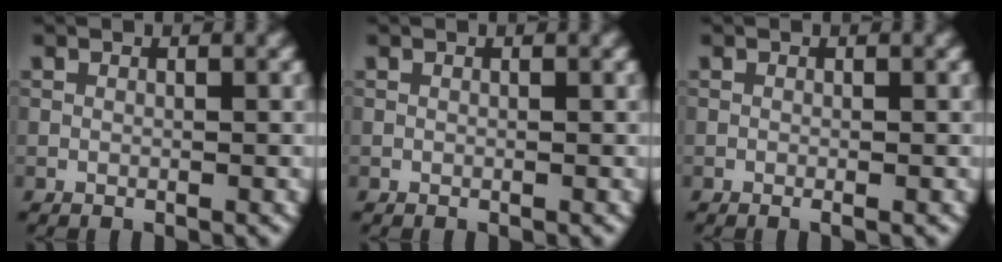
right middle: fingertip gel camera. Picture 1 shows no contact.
{"total": 0.0}
{"total": 0.7, "force": [-0.2, 0.1, 0.6], "torque": [-0.009, -0.006, -0.005]}